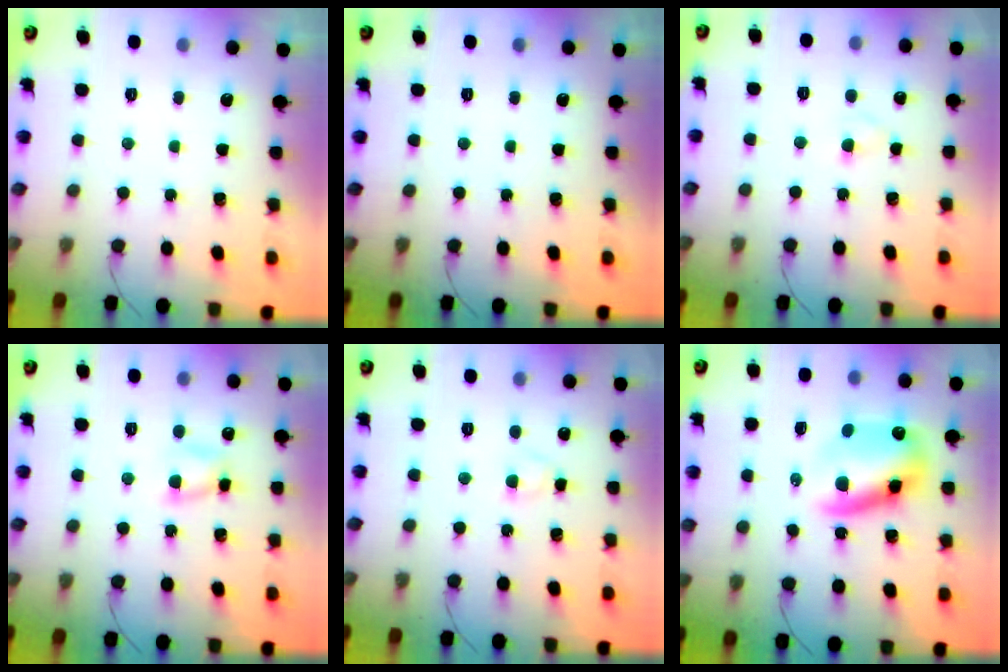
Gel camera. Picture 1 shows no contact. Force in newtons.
{"total": 0.0}
{"total": 2.2, "press": 2.0, "slide": 0.8}
{"total": 4.7, "press": 4.6, "slide": 0.9}
{"total": 2.5, "press": 2.3, "slide": 1.1}
{"total": 11.9, "press": 11.5, "slide": 3.0}